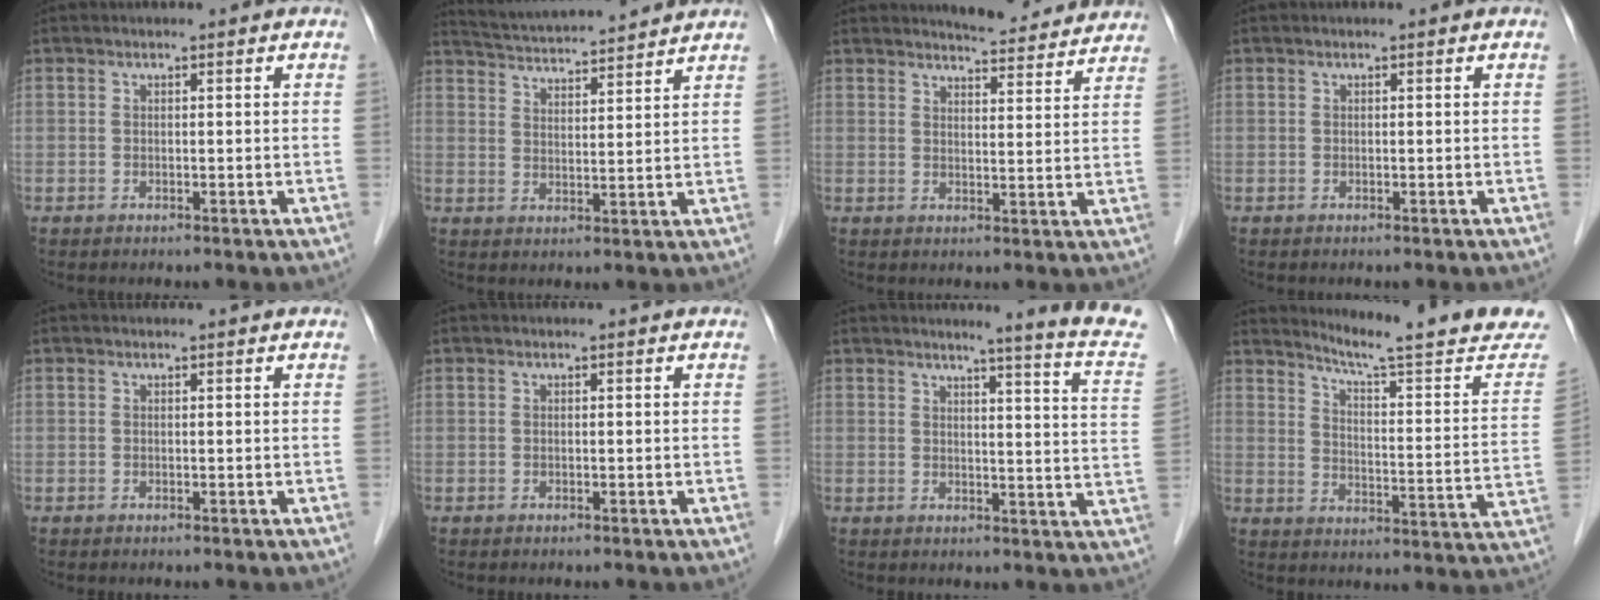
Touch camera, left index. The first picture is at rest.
{"total": 11.8, "force": [11.3, 0.0, 3.5], "torque": [-0.071, 0.021, 0.172]}
{"total": 9.3, "force": [9.1, 1.3, 1.7], "torque": [-0.019, -0.004, 0.104]}
{"total": 0.0}
{"total": 0.0}
{"total": 0.0}
{"total": 11.7, "force": [10.3, -1.5, 5.3], "torque": [-0.063, -0.063, 0.095]}
{"total": 18.5, "force": [16.9, 0.4, 7.4], "torque": [-0.105, -0.075, 0.209]}